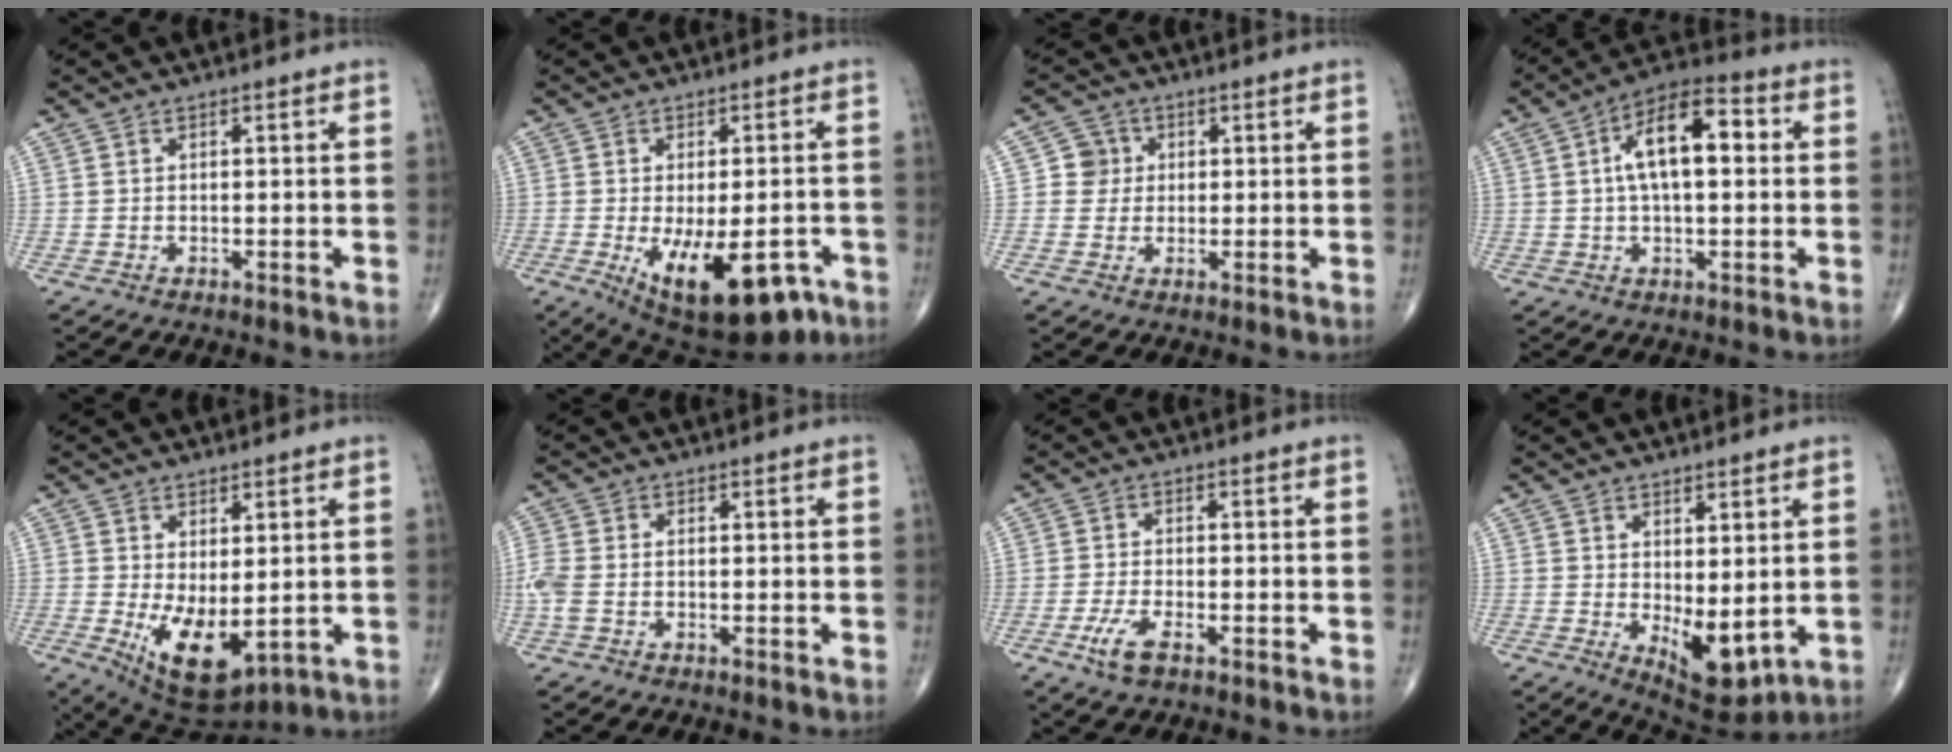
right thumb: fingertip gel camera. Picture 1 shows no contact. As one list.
[{"total": 16.8, "force": [-7.2, 7.5, 13.2], "torque": [-0.172, -0.001, -0.086]}, {"total": 4.1, "force": [0.6, 4.0, 0.6], "torque": [0.019, 0.006, 0.003]}, {"total": 12.5, "force": [2.1, 5.7, 10.9], "torque": [-0.174, 0.026, 0.026]}, {"total": 10.4, "force": [-1.3, 5.0, 9.0], "torque": [-0.137, -0.018, 0.003]}, {"total": 4.2, "force": [-0.7, 2.7, 3.2], "torque": [-0.098, 0.005, -0.017]}, {"total": 4.7, "force": [-2.5, 1.7, 3.6], "torque": [-0.078, 0.005, -0.046]}, {"total": 8.4, "force": [-0.5, 3.9, 7.4], "torque": [-0.089, -0.017, 0.012]}]